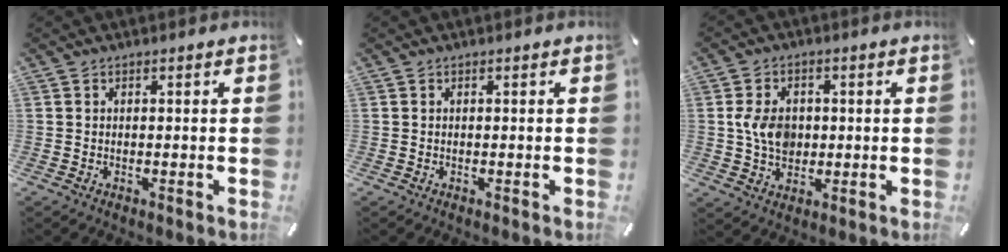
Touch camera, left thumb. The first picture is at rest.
{"total": 0.0}
{"total": 7.4, "force": [0.2, 5.9, 4.4], "torque": [-0.092, 0.001, -0.001]}